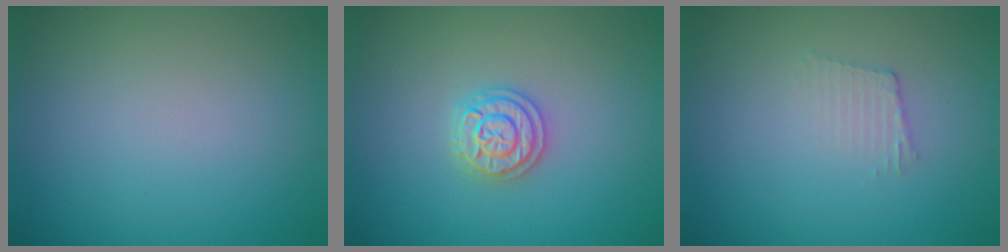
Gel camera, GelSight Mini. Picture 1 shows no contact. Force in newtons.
{"total": 2.3, "press": 2.3, "slide": 0.5}
{"total": 1.2, "press": 1.2, "slide": 0.2}